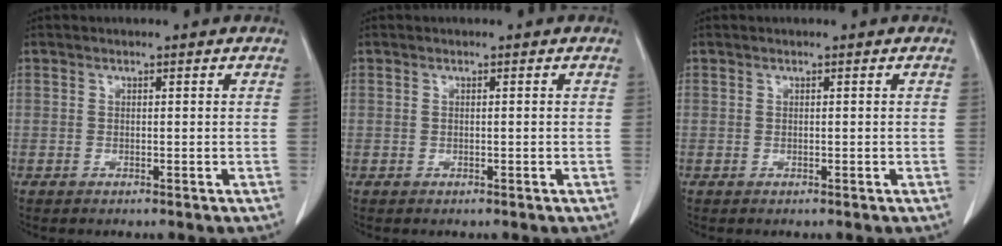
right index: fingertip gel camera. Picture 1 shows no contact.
{"total": 0.5, "force": [0.0, 0.3, 0.5], "torque": [-0.020, 0.004, 0.002]}
{"total": 0.0}